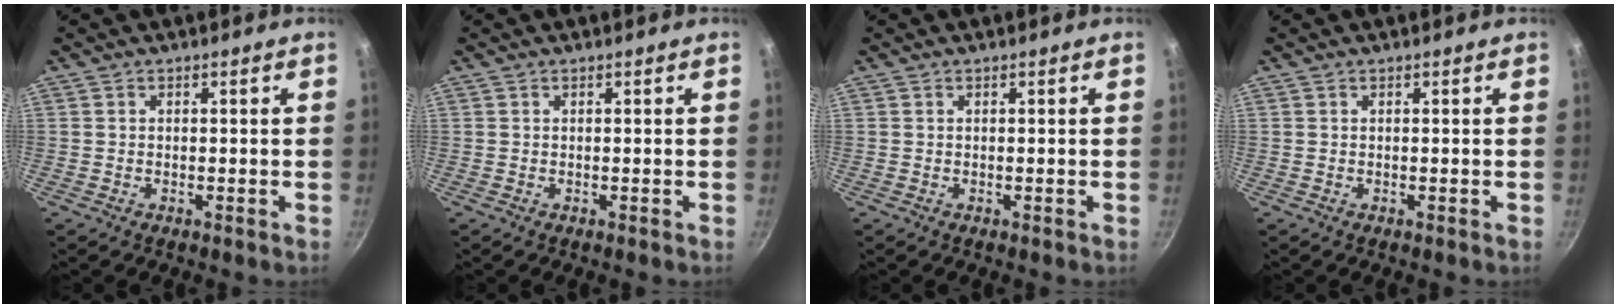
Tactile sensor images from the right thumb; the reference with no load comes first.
{"total": 0.0}
{"total": 0.0}
{"total": 0.0}